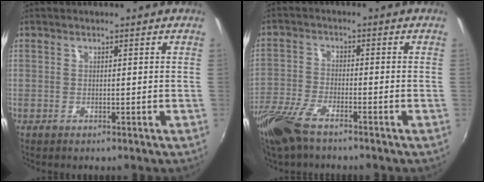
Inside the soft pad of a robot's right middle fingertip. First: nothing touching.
{"total": 8.9, "force": [-6.6, 2.6, 5.3], "torque": [-0.130, -0.020, -0.137]}